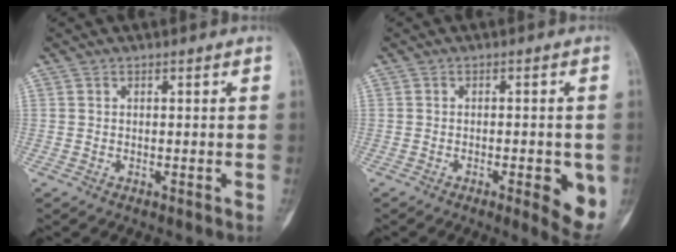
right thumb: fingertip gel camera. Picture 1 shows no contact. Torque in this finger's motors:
{"motor_torque": [-0.17, 0.51, 0.03, -0.01, -0.07]}